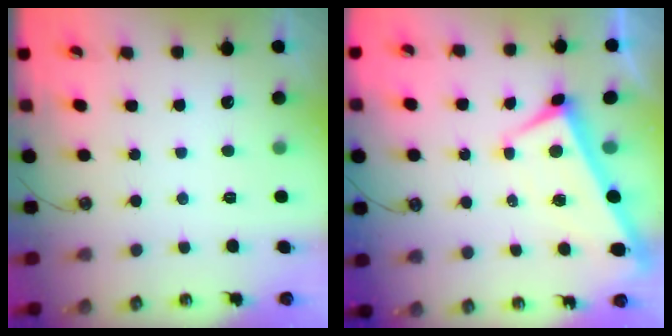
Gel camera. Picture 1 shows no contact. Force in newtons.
{"total": 2.3, "press": 2.2, "slide": 0.5}